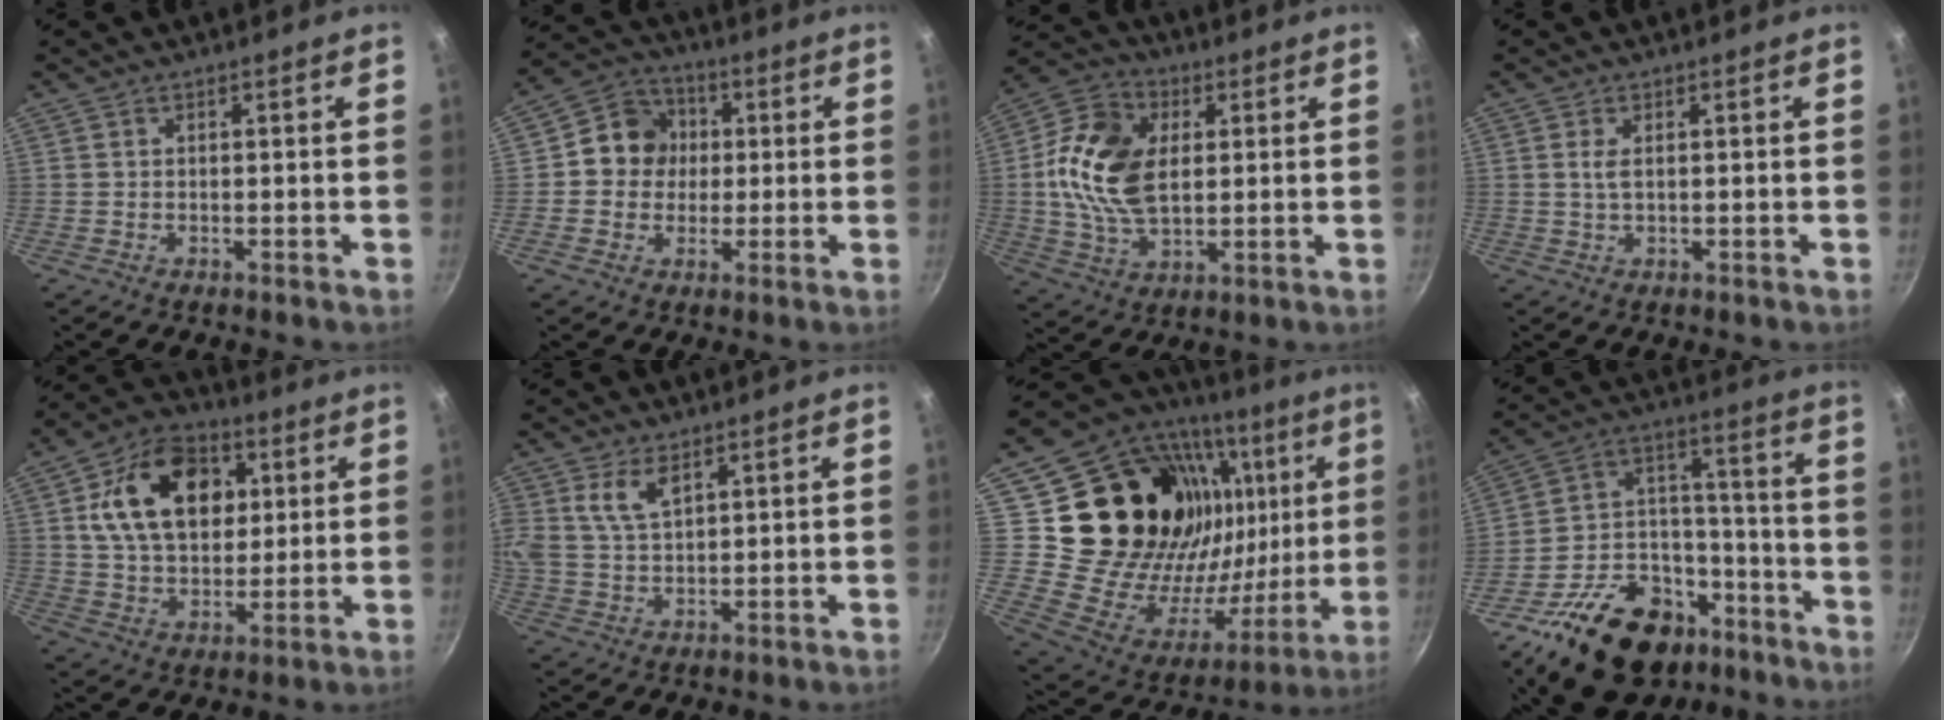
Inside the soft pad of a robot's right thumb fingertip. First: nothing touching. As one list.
[{"total": 9.5, "force": [0.7, 8.7, 3.6], "torque": [-0.019, 0.018, -0.007]}, {"total": 16.6, "force": [2.2, 10.8, 12.4], "torque": [-0.214, 0.003, 0.031]}, {"total": 1.9, "force": [0.5, 0.8, 1.7], "torque": [-0.035, -0.002, 0.010]}, {"total": 19.1, "force": [5.1, 13.1, 12.8], "torque": [-0.182, 0.004, 0.080]}, {"total": 7.1, "force": [3.3, 3.9, 4.9], "torque": [-0.094, -0.008, 0.066]}, {"total": 34.4, "force": [10.7, 23.8, 22.4], "torque": [-0.317, -0.019, 0.195]}, {"total": 26.5, "force": [-16.3, 15.8, 13.7], "torque": [-0.183, 0.113, -0.250]}]